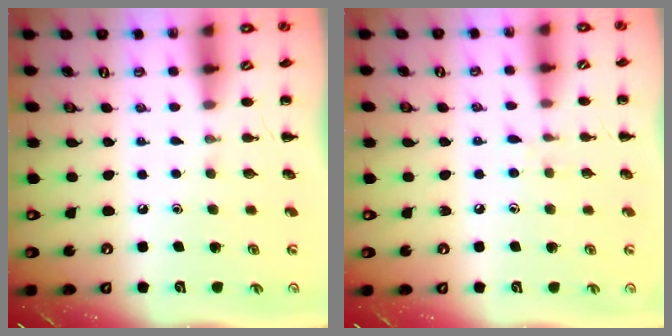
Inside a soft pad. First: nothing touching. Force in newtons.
{"total": 4.2, "press": 3.8, "slide": 1.9}